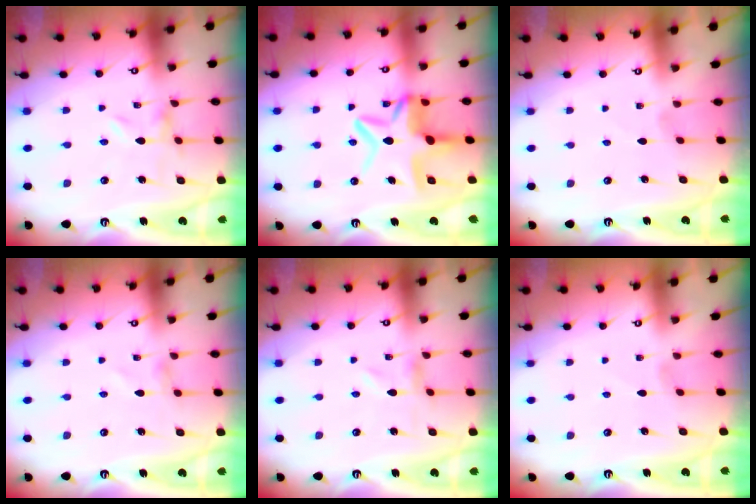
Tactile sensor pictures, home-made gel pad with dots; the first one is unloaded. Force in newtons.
{"total": 12.1, "press": 12.1, "slide": 1.1}
{"total": 0.9, "press": 0.9, "slide": 0.1}
{"total": 0.0}
{"total": 0.0}
{"total": 0.9, "press": 0.9, "slide": 0.1}